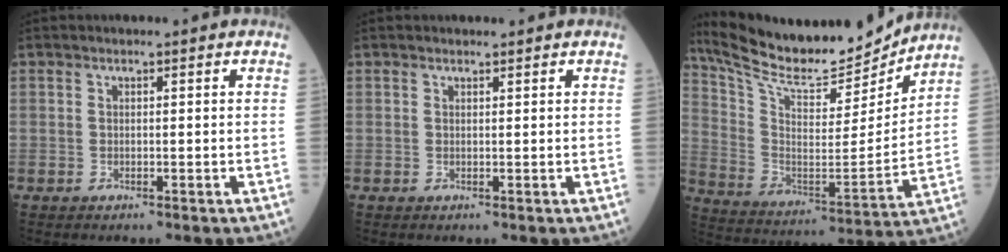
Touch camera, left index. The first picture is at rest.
{"total": 0.6, "force": [0.6, 0.1, 0.0], "torque": [-0.003, -0.002, 0.010]}
{"total": 19.1, "force": [17.6, 3.4, 6.5], "torque": [-0.127, -0.017, 0.293]}